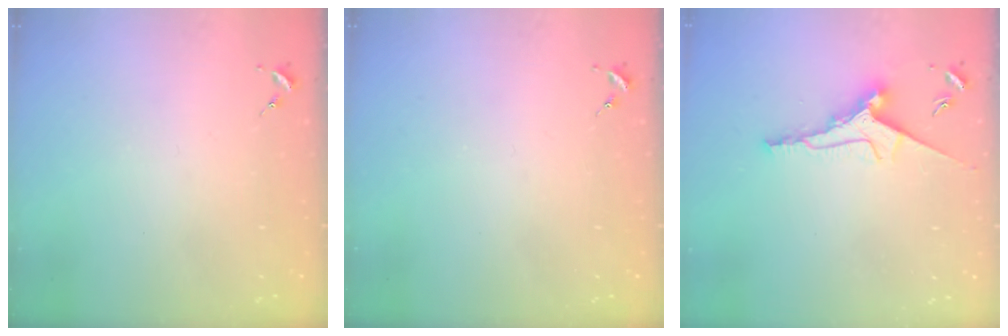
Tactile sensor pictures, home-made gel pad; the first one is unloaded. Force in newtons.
{"total": 0.0}
{"total": 9.5, "press": 9.4, "slide": 0.9}